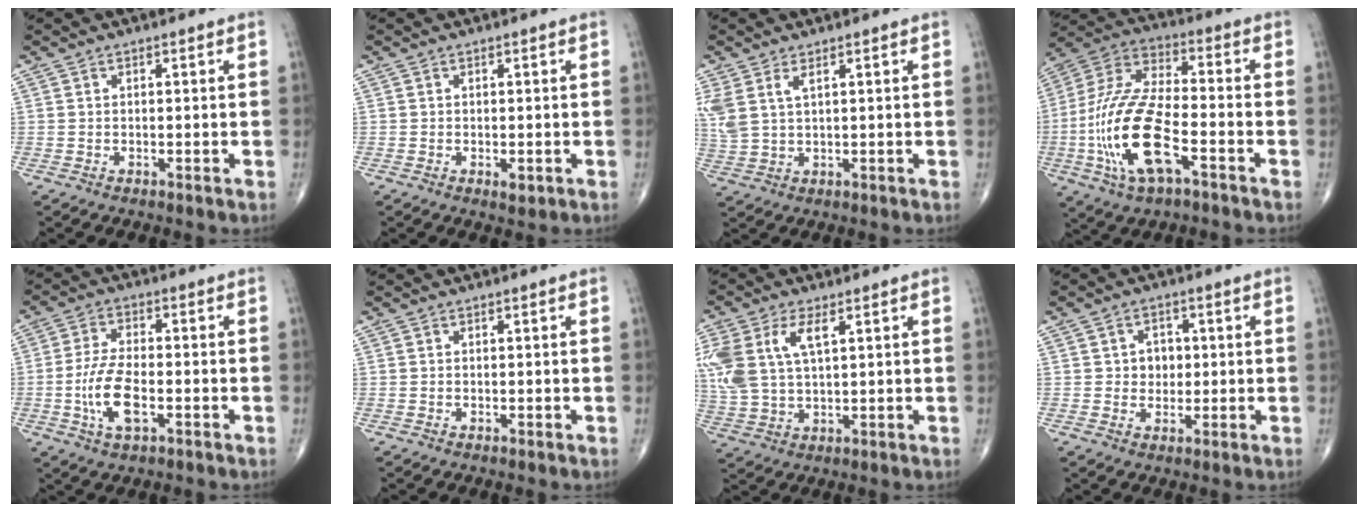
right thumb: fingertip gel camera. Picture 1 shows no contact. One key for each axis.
{"total": 1.4, "fx": -0.4, "fy": 0.7, "fz": 1.1, "tx": -0.011, "ty": -0.002, "tz": -0.004}
{"total": 6.1, "fx": 2.7, "fy": 2.8, "fz": 4.7, "tx": -0.122, "ty": 0.000, "tz": 0.063}
{"total": 19.4, "fx": -6.1, "fy": 7.9, "fz": 16.6, "tx": -0.351, "ty": 0.028, "tz": -0.111}
{"total": 8.9, "fx": -2.5, "fy": 3.9, "fz": 7.6, "tx": -0.156, "ty": 0.009, "tz": -0.049}
{"total": 0.0}
{"total": 14.0, "fx": 4.5, "fy": 7.4, "fz": 10.9, "tx": -0.263, "ty": 0.003, "tz": 0.093}
{"total": 4.3, "fx": 0.4, "fy": 3.6, "fz": 2.3, "tx": -0.005, "ty": 0.005, "tz": 0.004}